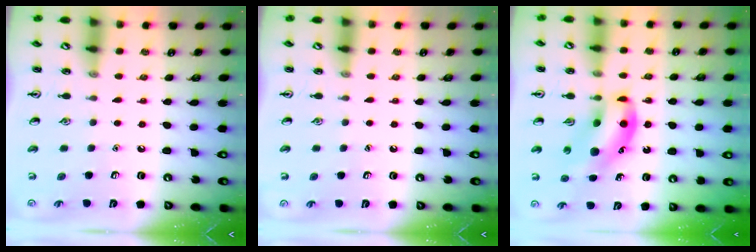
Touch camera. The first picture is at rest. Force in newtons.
{"total": 0.0}
{"total": 11.7, "press": 11.2, "slide": 3.2}